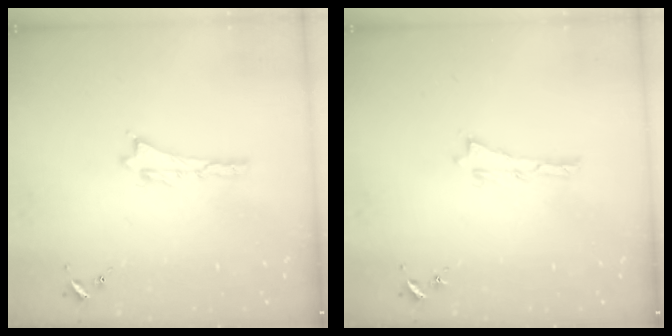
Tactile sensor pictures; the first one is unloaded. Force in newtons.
{"total": 0.0}